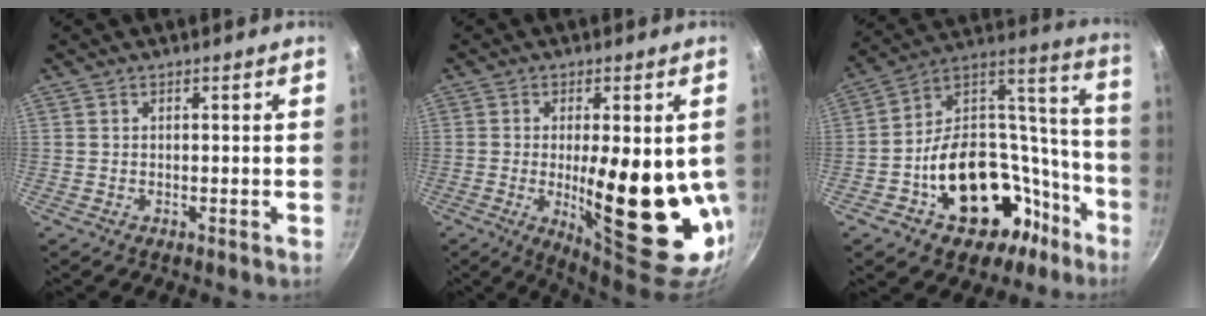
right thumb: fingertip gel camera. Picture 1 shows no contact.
{"total": 19.1, "force": [-1.8, 6.4, 17.9], "torque": [-0.245, -0.018, -0.012]}
{"total": 29.3, "force": [-12.9, 19.5, 17.7], "torque": [-0.211, 0.117, -0.180]}